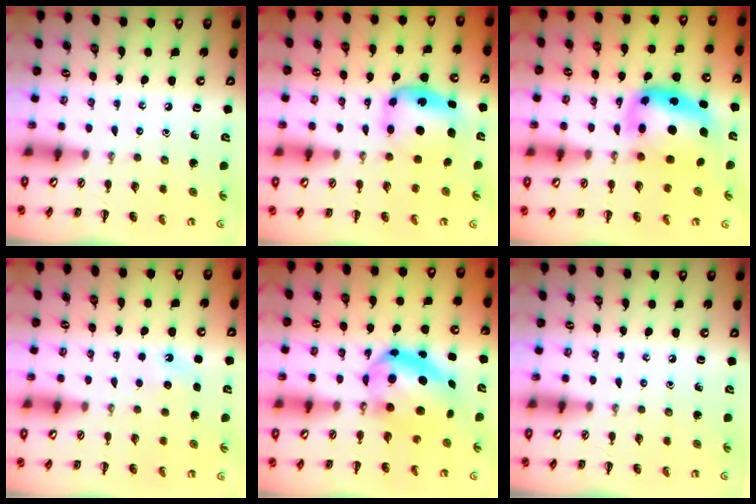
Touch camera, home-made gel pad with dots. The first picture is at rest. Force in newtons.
{"total": 5.8, "press": 5.7, "slide": 1.4}
{"total": 12.0, "press": 11.6, "slide": 3.2}
{"total": 5.0, "press": 4.8, "slide": 1.3}
{"total": 9.7, "press": 9.4, "slide": 2.1}
{"total": 0.0}